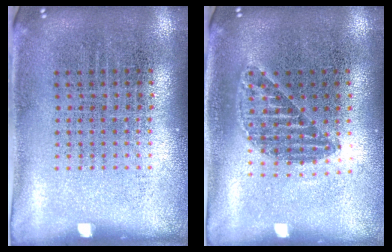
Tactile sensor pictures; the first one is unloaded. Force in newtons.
{"total": 1.1, "press": 1.0, "slide": 0.4}